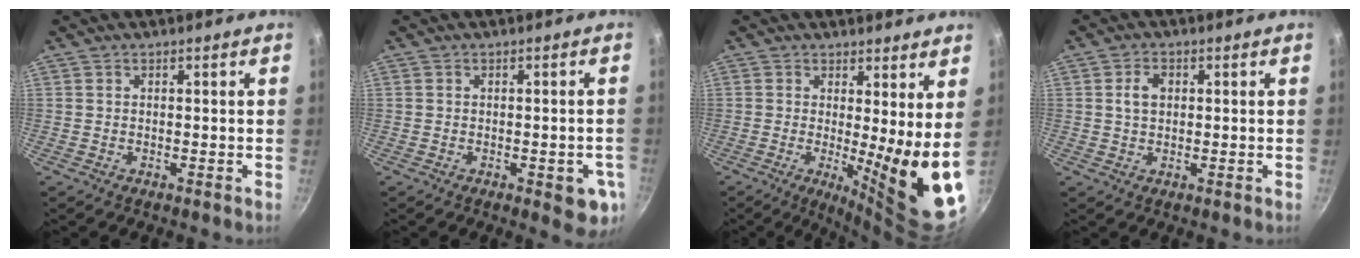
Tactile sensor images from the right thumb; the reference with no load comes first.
{"total": 6.8, "force": [-2.2, 2.7, 5.8], "torque": [-0.046, 0.002, -0.025]}
{"total": 12.2, "force": [1.2, 2.3, 11.9], "torque": [-0.154, -0.046, 0.022]}
{"total": 3.5, "force": [0.6, 2.5, 2.3], "torque": [-0.030, 0.003, 0.010]}